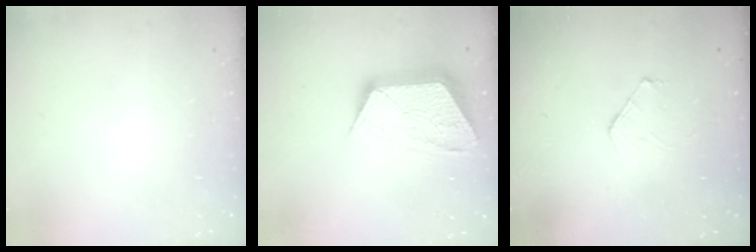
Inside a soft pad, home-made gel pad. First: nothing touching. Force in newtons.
{"total": 12.3, "press": 12.2, "slide": 0.7}
{"total": 5.5, "press": 5.5, "slide": 0.5}